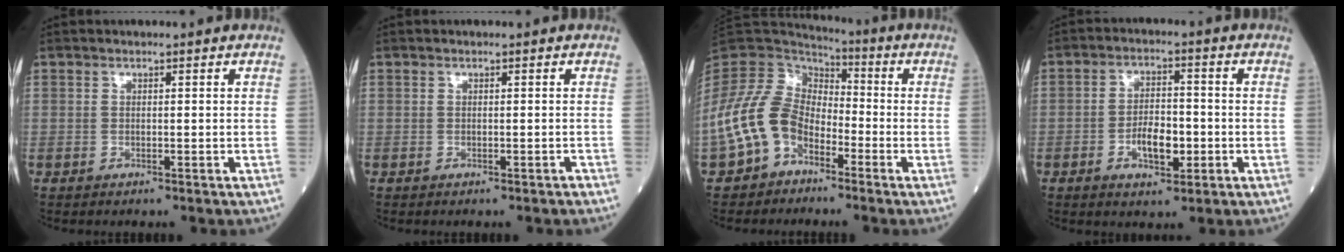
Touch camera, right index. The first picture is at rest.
{"total": 0.0}
{"total": 10.5, "force": [-5.1, 7.2, 5.6], "torque": [-0.130, 0.024, -0.106]}
{"total": 6.0, "force": [-1.9, 2.7, 5.0], "torque": [-0.092, 0.004, -0.028]}